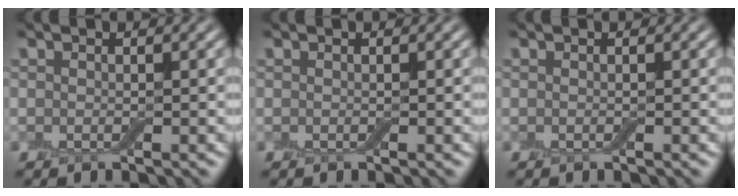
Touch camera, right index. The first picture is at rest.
{"total": 0.0}
{"total": 0.0}